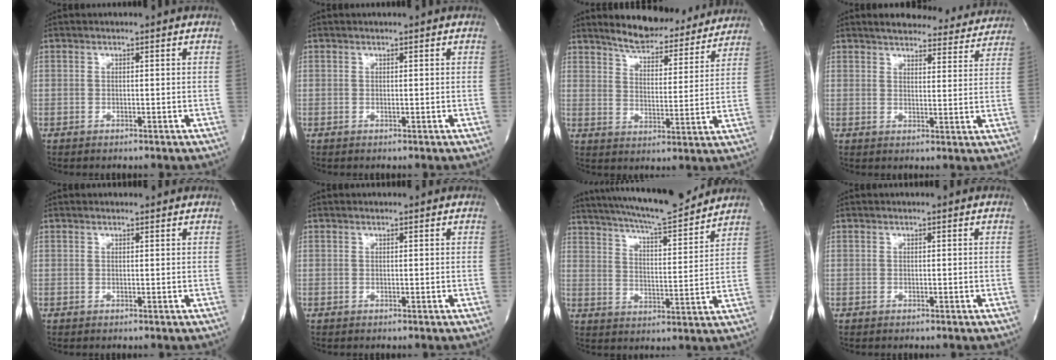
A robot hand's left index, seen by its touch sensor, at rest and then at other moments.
{"total": 0.5, "force": [0.4, 0.0, 0.3], "torque": [-0.002, 0.001, 0.005]}
{"total": 14.8, "force": [13.6, 3.7, 4.3], "torque": [-0.047, -0.015, 0.182]}
{"total": 17.3, "force": [16.0, 4.5, 4.8], "torque": [-0.053, -0.004, 0.187]}
{"total": 0.9, "force": [0.9, 0.2, 0.1], "torque": [-0.012, 0.008, 0.015]}
{"total": 0.0}
{"total": 17.8, "force": [16.1, 1.4, 7.6], "torque": [-0.133, -0.004, 0.238]}
{"total": 0.0}